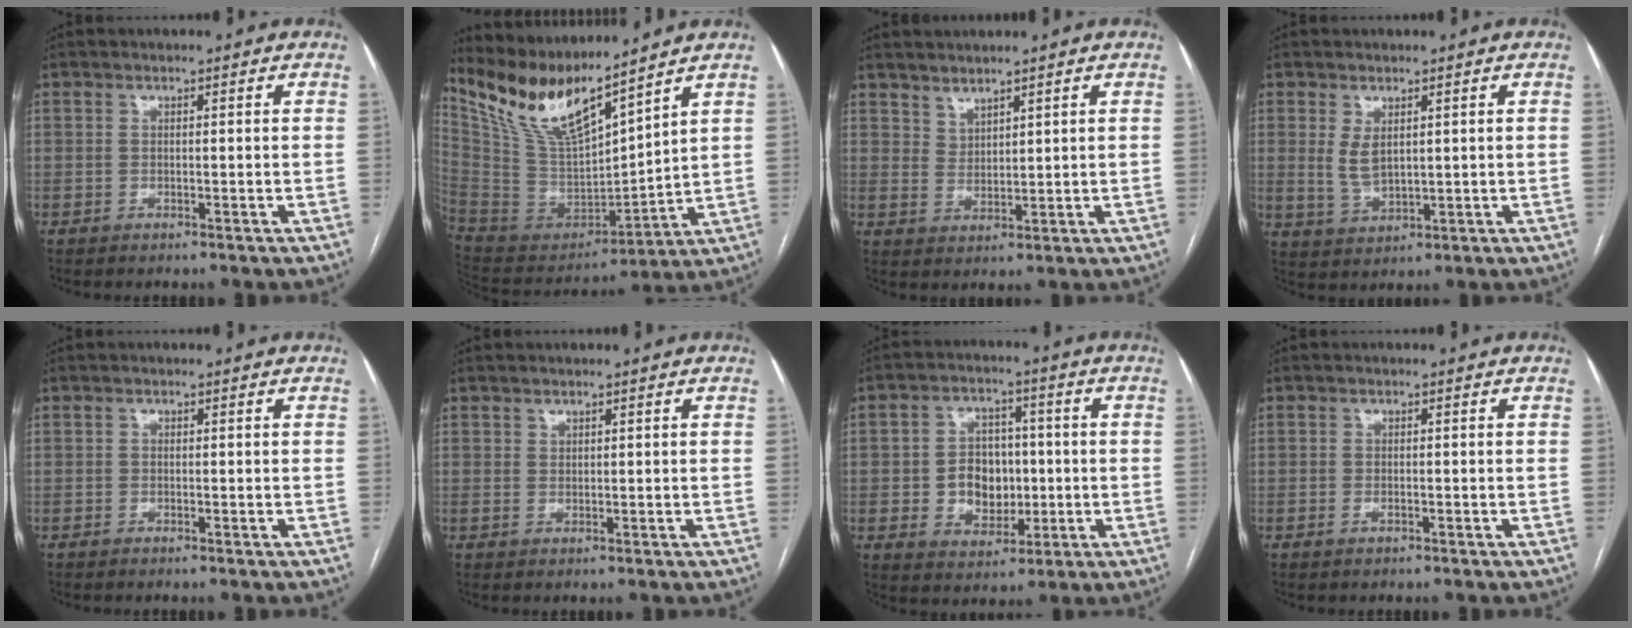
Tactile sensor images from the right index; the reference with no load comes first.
{"total": 15.0, "force": [12.7, 1.7, 7.7], "torque": [-0.158, -0.010, 0.261]}
{"total": 2.9, "force": [2.7, 1.0, 0.5], "torque": [-0.005, -0.001, 0.055]}
{"total": 4.0, "force": [1.2, 2.1, 3.2], "torque": [-0.070, -0.003, 0.036]}
{"total": 0.0}
{"total": 0.7, "force": [0.6, 0.3, 0.1], "torque": [0.004, -0.005, 0.009]}
{"total": 8.5, "force": [-0.6, 6.7, 5.2], "torque": [-0.092, 0.019, -0.002]}
{"total": 1.0, "force": [-0.4, 0.5, 0.7], "torque": [-0.016, -0.001, -0.005]}